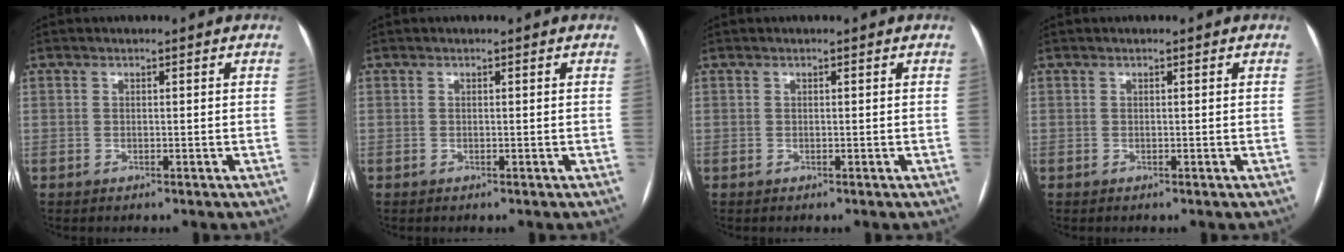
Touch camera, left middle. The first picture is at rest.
{"total": 0.0}
{"total": 0.0}
{"total": 0.0}